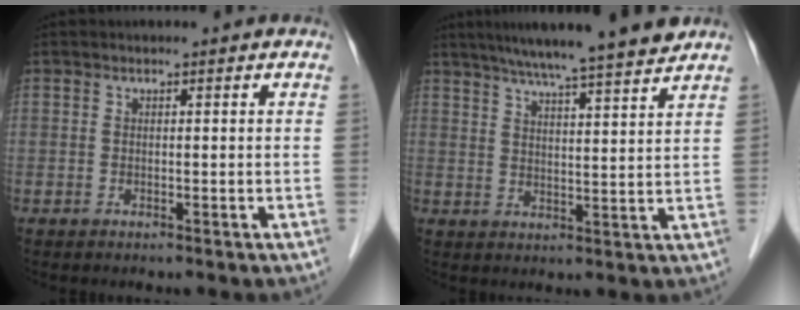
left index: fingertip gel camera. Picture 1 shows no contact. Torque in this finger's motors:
{"motor_torque": [0.19, -0.17, 0.26, 0.06]}